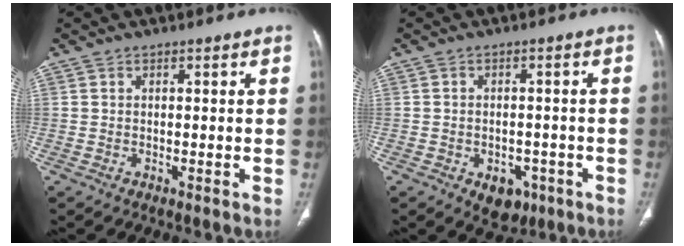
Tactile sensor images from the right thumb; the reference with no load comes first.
{"total": 5.9, "force": [-2.8, 4.1, 3.1], "torque": [-0.019, 0.014, -0.028]}